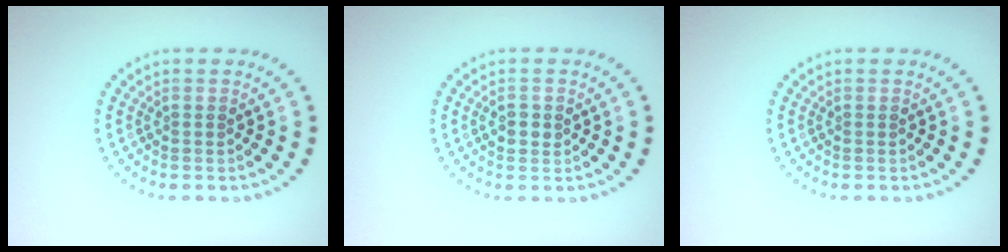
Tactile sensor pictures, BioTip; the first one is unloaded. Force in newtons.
{"total": 1.5, "press": 1.4, "slide": 0.2}
{"total": 0.0}